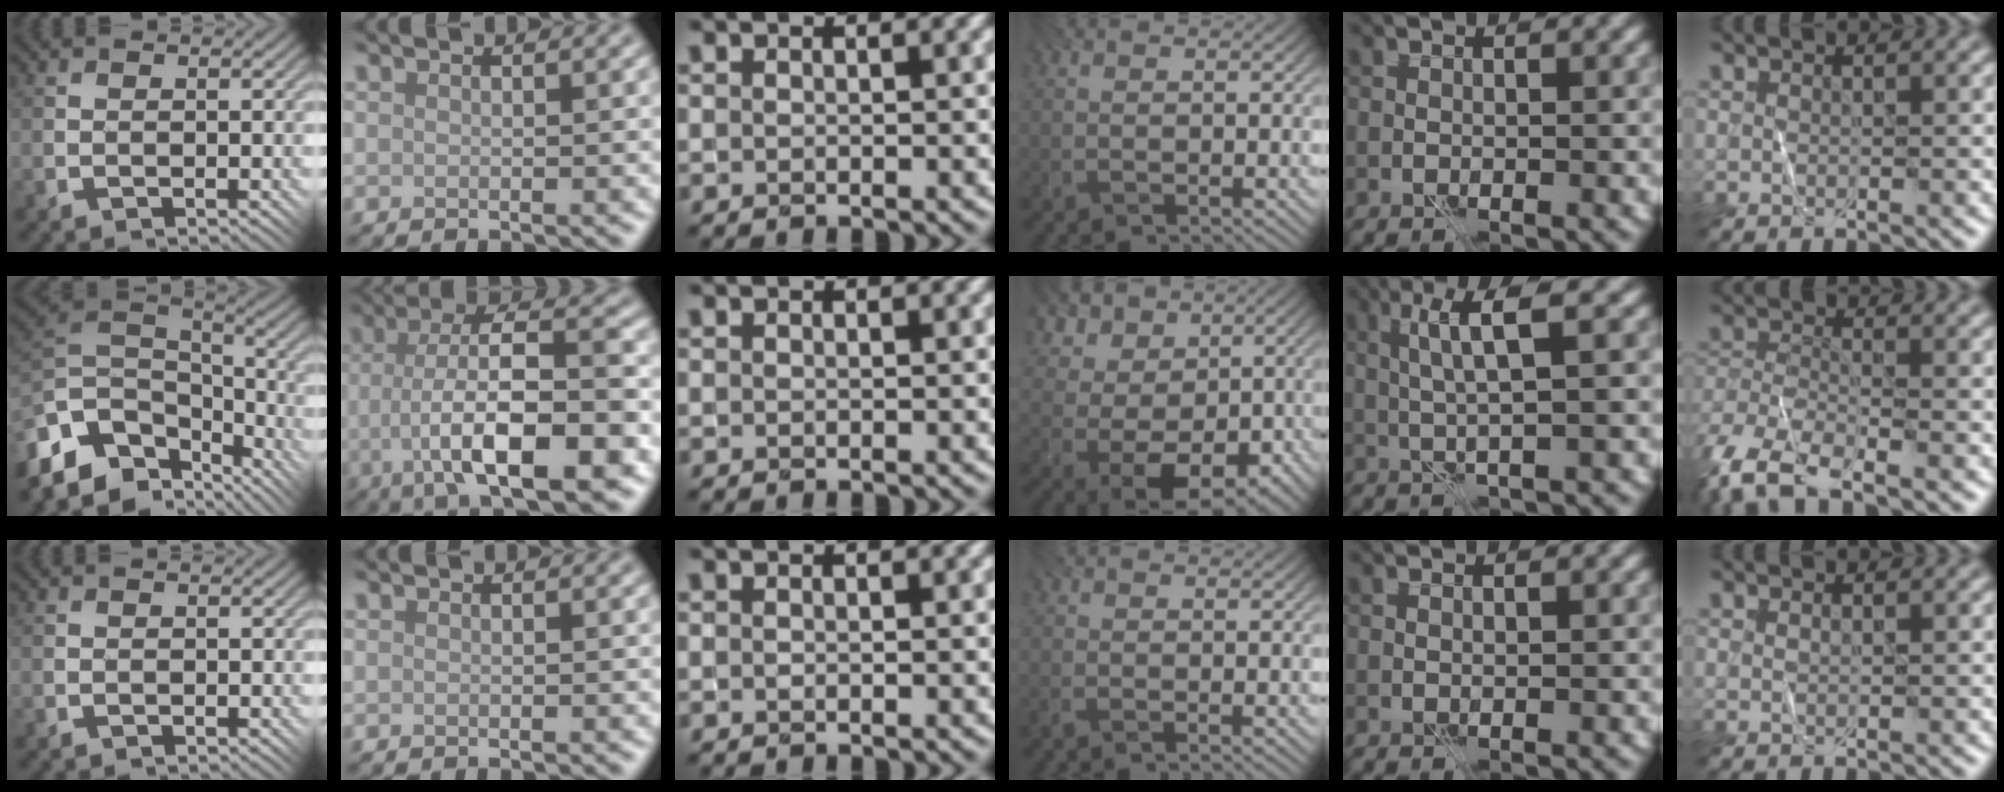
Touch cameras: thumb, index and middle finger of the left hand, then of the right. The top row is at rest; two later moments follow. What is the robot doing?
{"motion": "fold", "object": "shorts"}